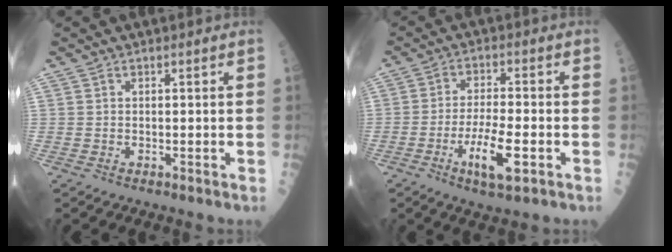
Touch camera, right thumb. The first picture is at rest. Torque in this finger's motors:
{"motor_torque": [-0.03, 0.30, 0.11, -0.16, 0.08]}